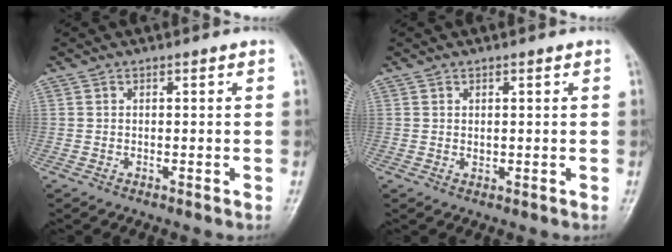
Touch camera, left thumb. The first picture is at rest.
{"total": 1.1, "force": [0.4, 0.7, 0.8], "torque": [-0.010, -0.004, 0.009]}